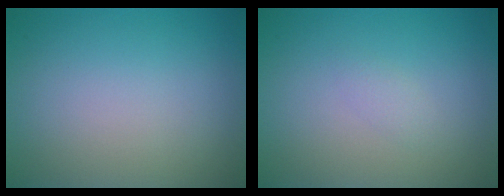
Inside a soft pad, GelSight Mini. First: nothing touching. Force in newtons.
{"total": 0.7, "press": 0.7, "slide": 0.0}